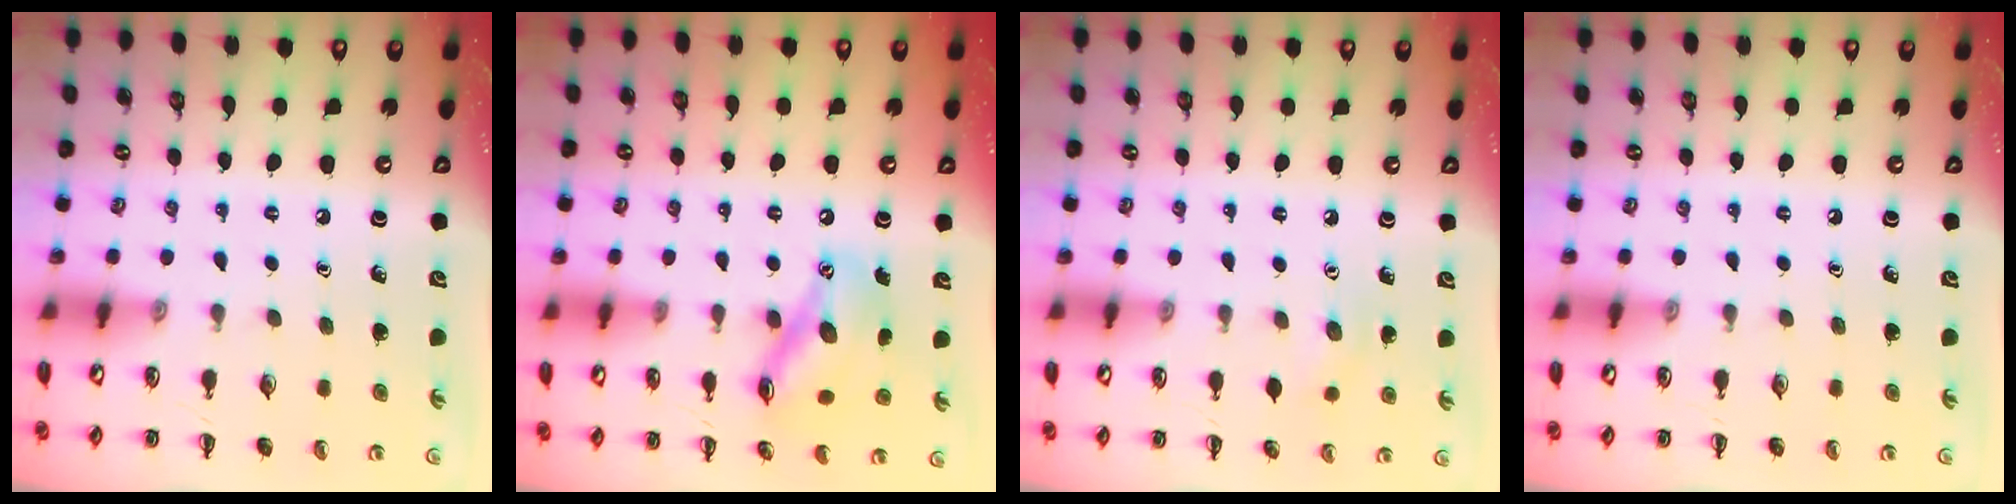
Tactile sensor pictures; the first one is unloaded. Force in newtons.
{"total": 14.3, "press": 14.1, "slide": 2.2}
{"total": 6.3, "press": 6.1, "slide": 1.6}
{"total": 0.0}